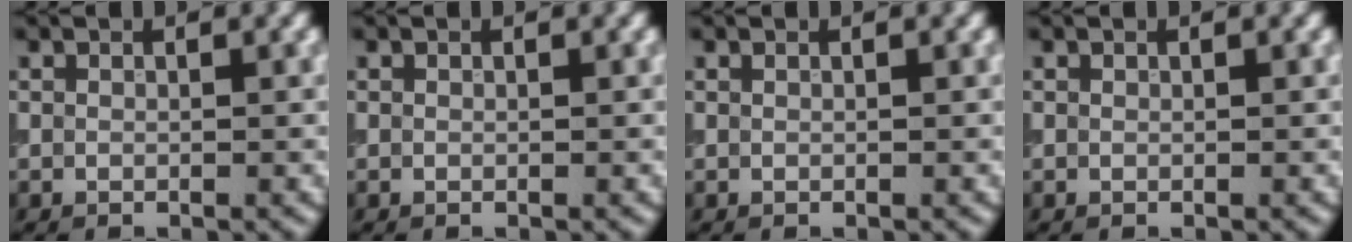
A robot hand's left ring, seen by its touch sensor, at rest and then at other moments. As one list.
[{"total": 0.0}, {"total": 0.0}, {"total": 0.0}]